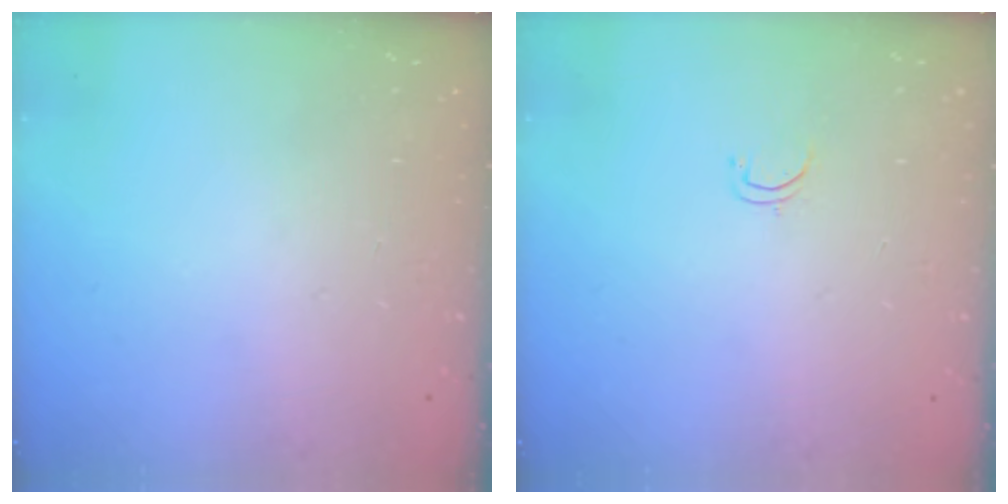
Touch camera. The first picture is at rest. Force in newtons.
{"total": 3.3, "press": 3.2, "slide": 0.2}